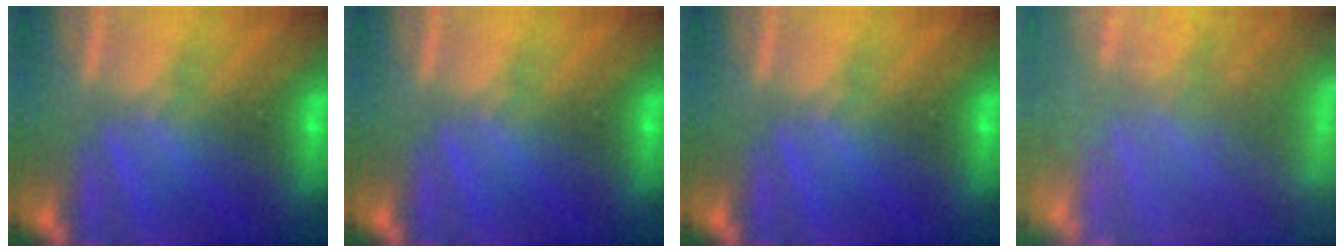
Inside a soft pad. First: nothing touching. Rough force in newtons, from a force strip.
{"total": 0.0}
{"total": 0.0}
{"total": 6.9}